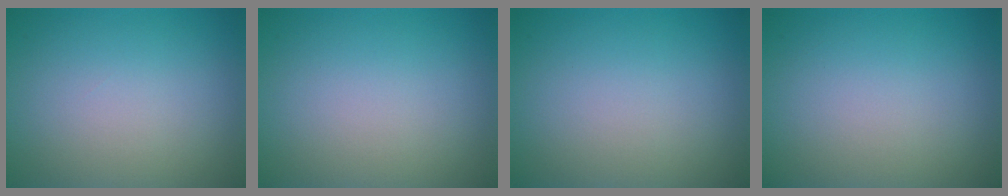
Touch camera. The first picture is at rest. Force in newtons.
{"total": 0.0}
{"total": 0.0}
{"total": 0.0}